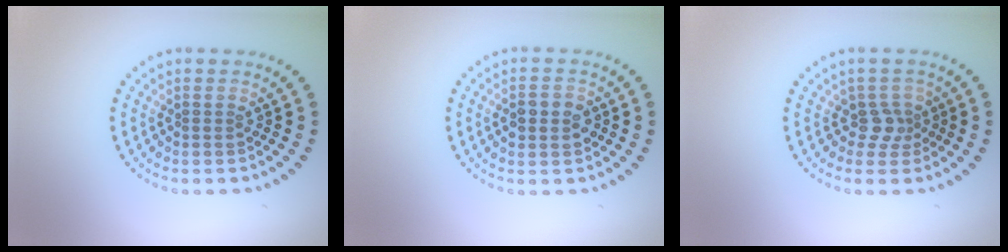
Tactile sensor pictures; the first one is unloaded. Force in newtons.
{"total": 3.0, "press": 3.0, "slide": 0.0}
{"total": 2.0, "press": 1.5, "slide": 1.4}